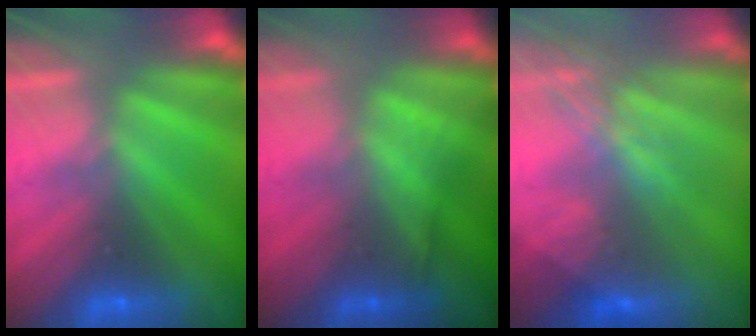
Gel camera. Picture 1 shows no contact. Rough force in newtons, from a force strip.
{"total": 1.3}
{"total": 2.7}